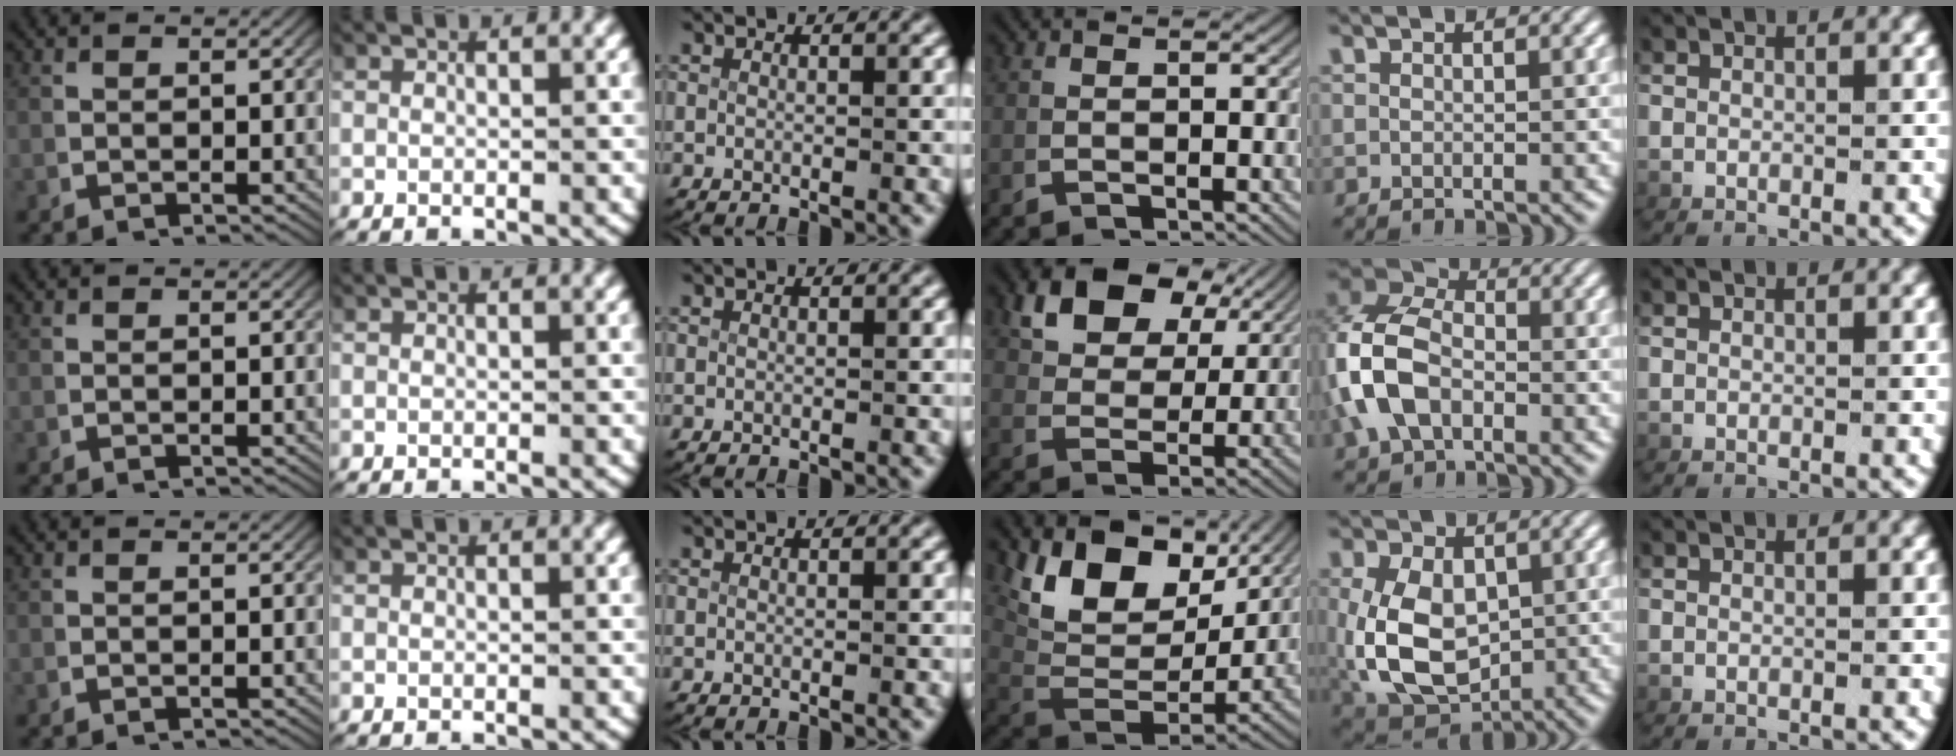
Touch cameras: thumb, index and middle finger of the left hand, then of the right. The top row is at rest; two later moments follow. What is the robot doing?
{"motion": "grasp_and_lifting", "object": "card"}